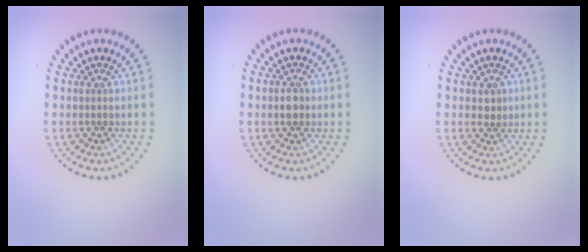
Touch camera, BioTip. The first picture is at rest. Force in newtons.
{"total": 1.1, "press": 1.1, "slide": 0.2}
{"total": 1.0, "press": 0.9, "slide": 0.5}